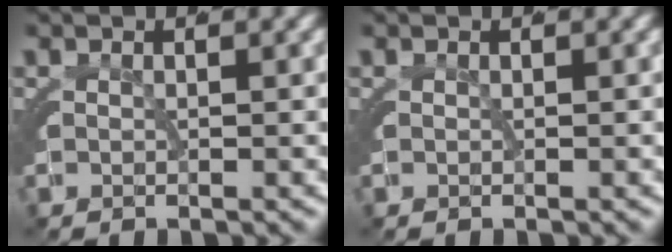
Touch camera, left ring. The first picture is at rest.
{"total": 0.0}